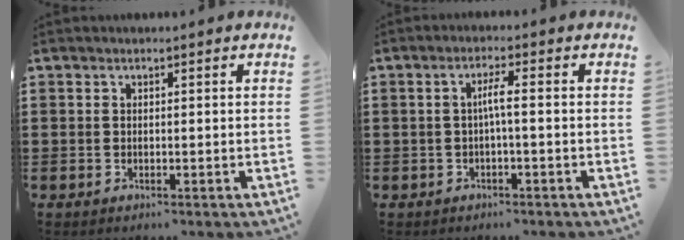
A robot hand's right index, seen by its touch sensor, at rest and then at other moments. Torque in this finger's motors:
{"motor_torque": [0.88, 0.61, 0.13, 0.03]}